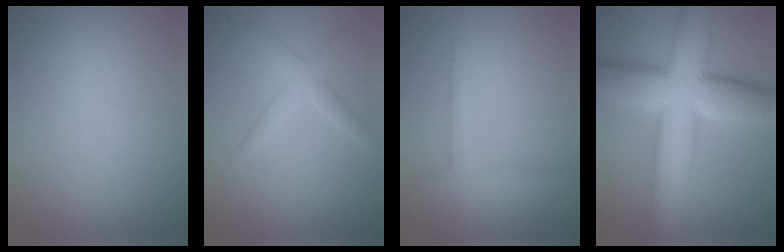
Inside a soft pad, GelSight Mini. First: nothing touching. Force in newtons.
{"total": 2.3, "press": 2.3, "slide": 0.0}
{"total": 2.3, "press": 2.3, "slide": 0.2}
{"total": 12.8, "press": 12.8, "slide": 0.2}